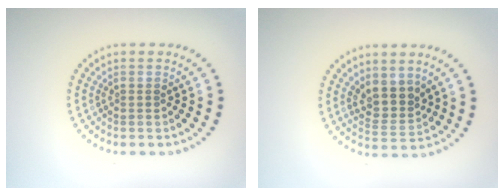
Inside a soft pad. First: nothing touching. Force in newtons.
{"total": 2.9, "press": 2.4, "slide": 1.6}